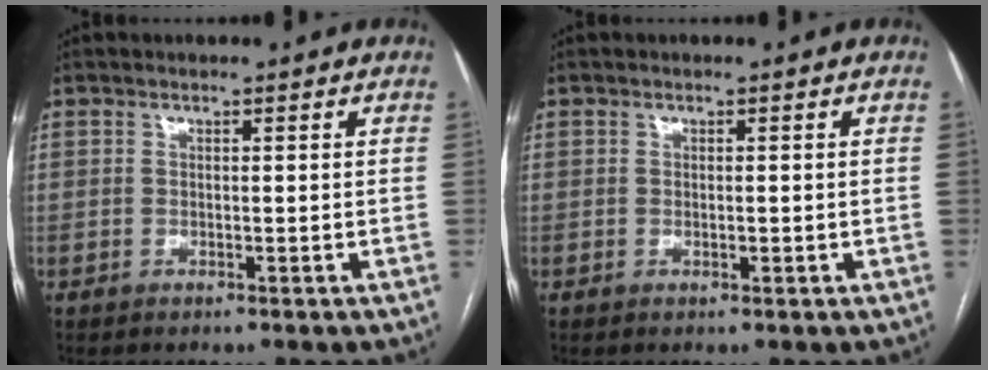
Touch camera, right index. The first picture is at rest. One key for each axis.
{"total": 0.8, "fx": -0.1, "fy": 0.3, "fz": 0.7, "tx": -0.013, "ty": -0.001, "tz": -0.001}